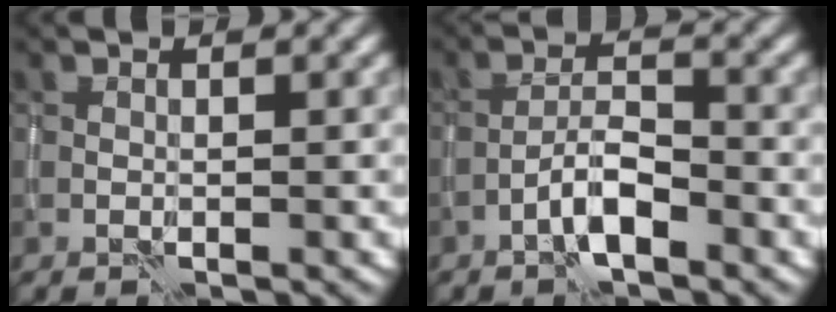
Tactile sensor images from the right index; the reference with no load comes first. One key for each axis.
{"total": 3.0, "fx": -1.8, "fy": 0.6, "fz": 2.3, "tx": -0.044, "ty": 0.013, "tz": -0.040}